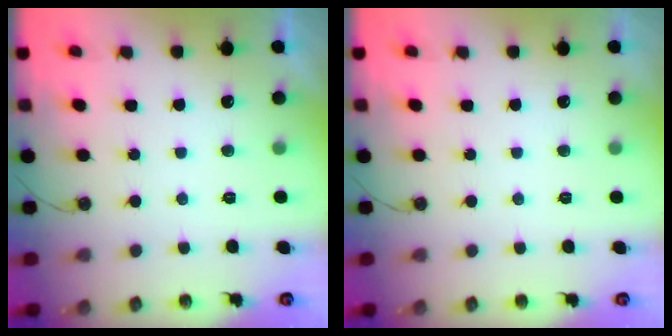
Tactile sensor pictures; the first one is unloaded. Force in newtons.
{"total": 0.0}